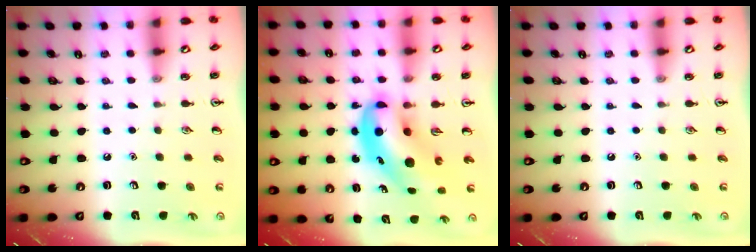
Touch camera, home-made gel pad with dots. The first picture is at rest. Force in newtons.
{"total": 9.2, "press": 8.8, "slide": 2.6}
{"total": 0.0}